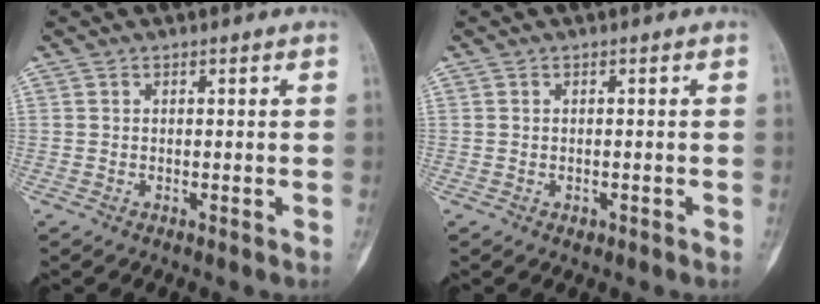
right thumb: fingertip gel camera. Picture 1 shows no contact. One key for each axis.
{"total": 1.1, "fx": -0.6, "fy": 0.8, "fz": 0.4, "tx": -0.002, "ty": 0.008, "tz": -0.006}